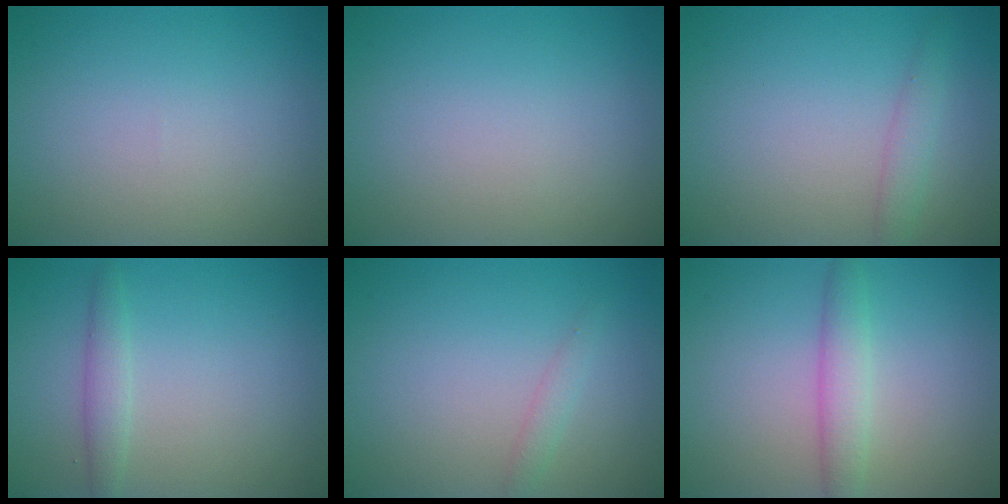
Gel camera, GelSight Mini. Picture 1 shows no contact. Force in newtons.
{"total": 0.0}
{"total": 1.7, "press": 1.7, "slide": 0.0}
{"total": 1.7, "press": 1.7, "slide": 0.1}
{"total": 1.1, "press": 1.1, "slide": 0.1}
{"total": 2.6, "press": 2.6, "slide": 0.1}